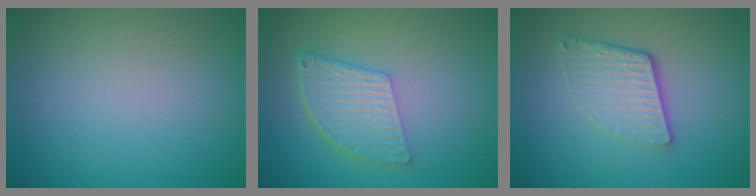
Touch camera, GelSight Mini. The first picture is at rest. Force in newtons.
{"total": 5.1, "press": 3.6, "slide": 3.7}
{"total": 4.4, "press": 2.9, "slide": 3.3}